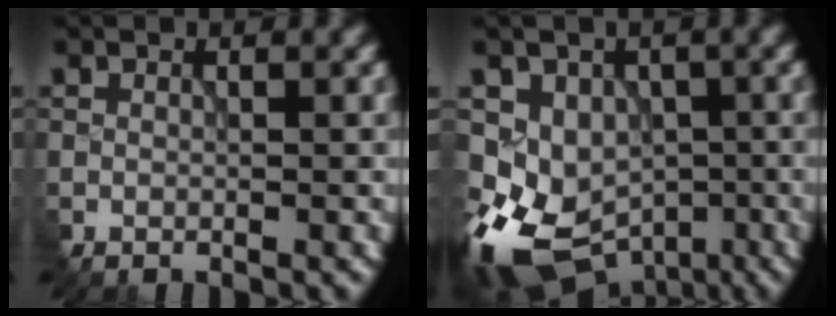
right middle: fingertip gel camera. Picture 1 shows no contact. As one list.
[{"total": 9.8, "force": [-4.7, 7.5, 4.2], "torque": [-0.071, -0.017, -0.068]}]